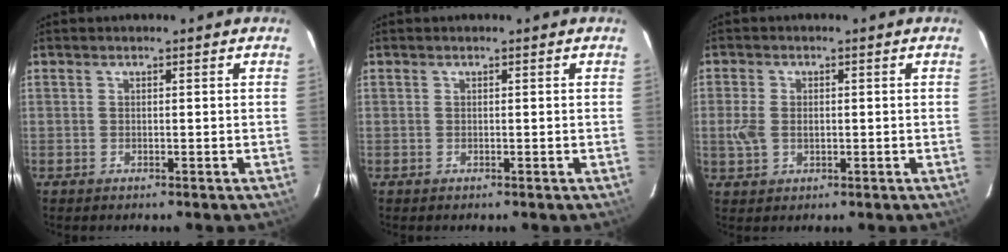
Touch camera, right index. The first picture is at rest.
{"total": 0.0}
{"total": 4.2, "force": [-0.1, 3.0, 2.9], "torque": [-0.067, 0.003, 0.001]}